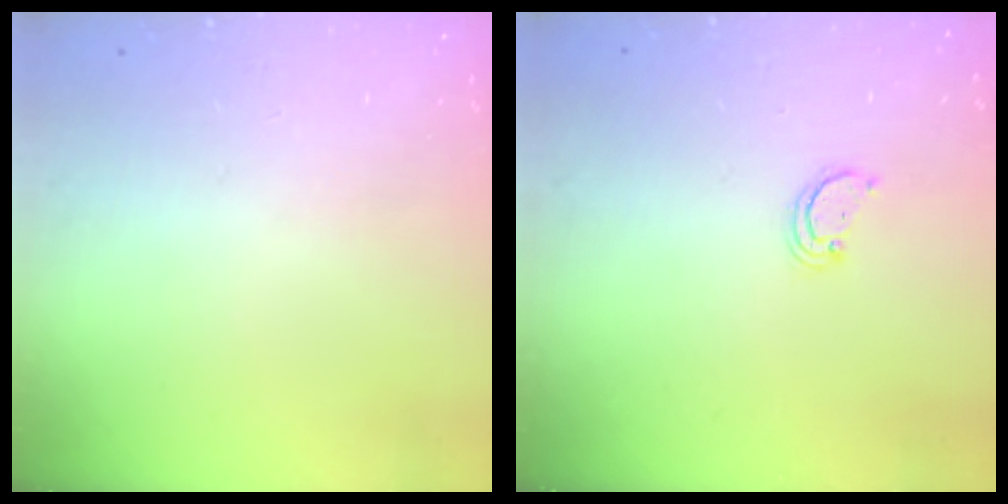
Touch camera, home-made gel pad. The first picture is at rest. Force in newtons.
{"total": 2.2, "press": 2.2, "slide": 0.1}